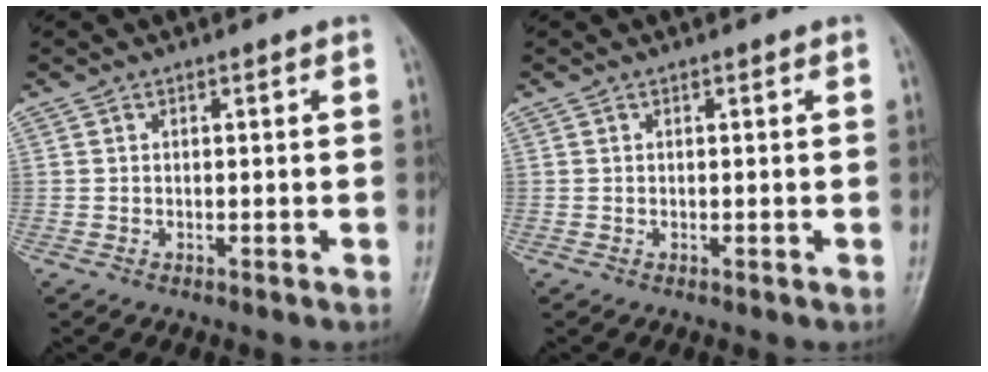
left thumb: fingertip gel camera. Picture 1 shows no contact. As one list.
[{"total": 0.0}]